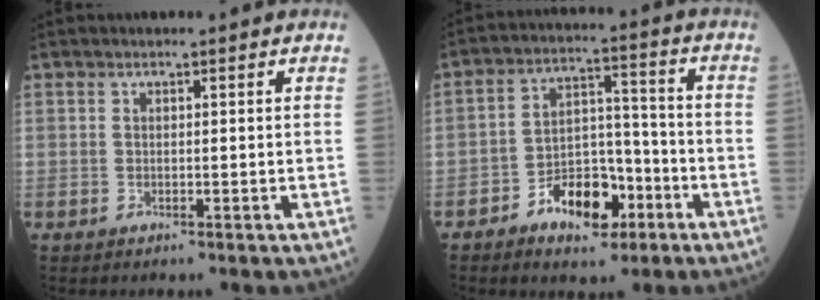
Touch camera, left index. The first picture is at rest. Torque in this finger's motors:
{"motor_torque": [0.14, 0.29, 0.18, 0.04]}